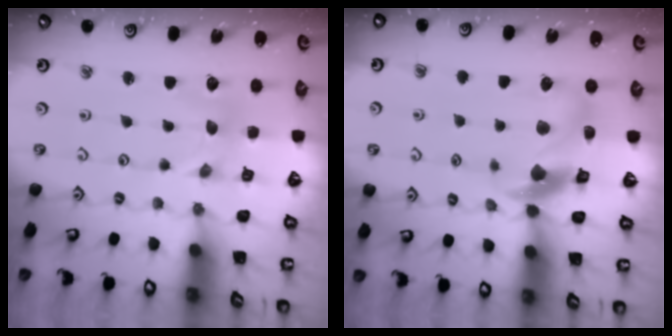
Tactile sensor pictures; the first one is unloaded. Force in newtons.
{"total": 11.5, "press": 11.3, "slide": 1.6}